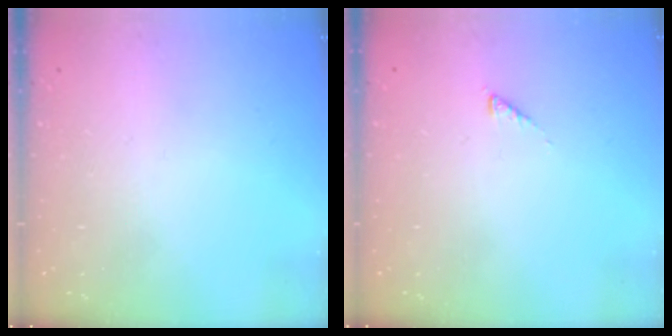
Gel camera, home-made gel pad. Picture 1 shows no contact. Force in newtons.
{"total": 1.6, "press": 1.5, "slide": 0.3}